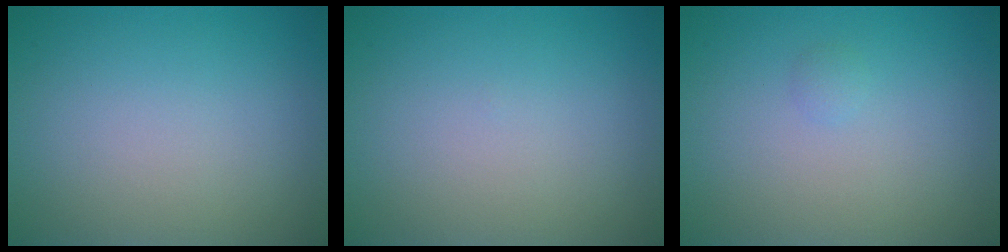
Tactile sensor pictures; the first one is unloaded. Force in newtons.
{"total": 0.0}
{"total": 0.5, "press": 0.5, "slide": 0.0}